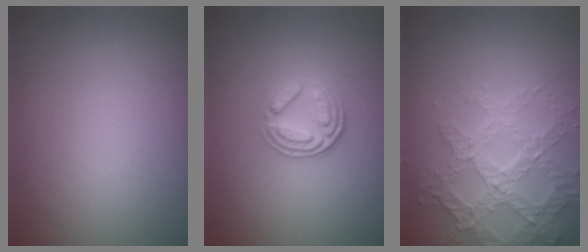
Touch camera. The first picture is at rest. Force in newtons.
{"total": 3.8, "press": 2.7, "slide": 2.6}
{"total": 4.5, "press": 4.1, "slide": 1.8}